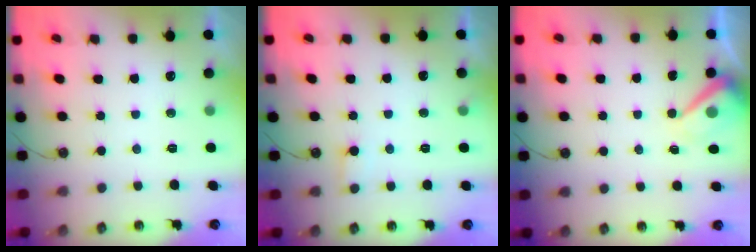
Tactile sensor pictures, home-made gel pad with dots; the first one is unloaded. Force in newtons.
{"total": 4.6, "press": 4.5, "slide": 0.3}
{"total": 8.5, "press": 8.5, "slide": 0.9}